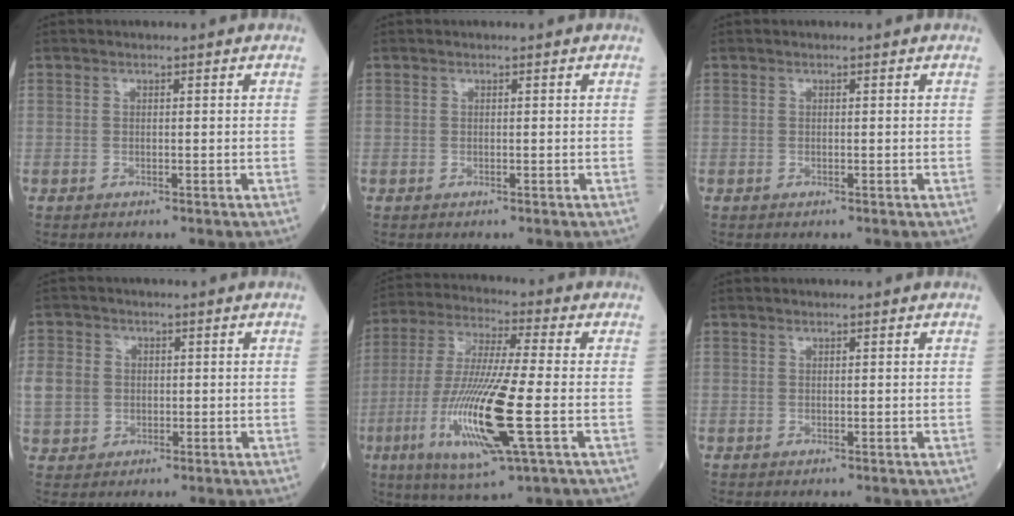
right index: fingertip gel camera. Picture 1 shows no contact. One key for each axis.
{"total": 0.0}
{"total": 0.0}
{"total": 6.9, "fx": 0.2, "fy": 6.2, "fz": 3.0, "tx": -0.083, "ty": 0.007, "tz": 0.012}
{"total": 16.9, "fx": -4.6, "fy": 1.0, "fz": 16.2, "tx": -0.341, "ty": -0.024, "tz": -0.084}
{"total": 0.0}